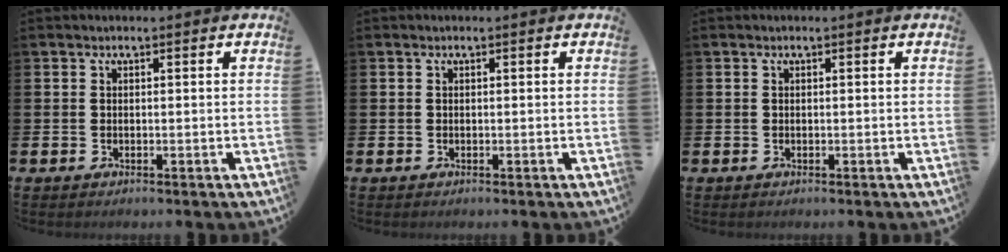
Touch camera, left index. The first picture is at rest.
{"total": 0.0}
{"total": 0.0}